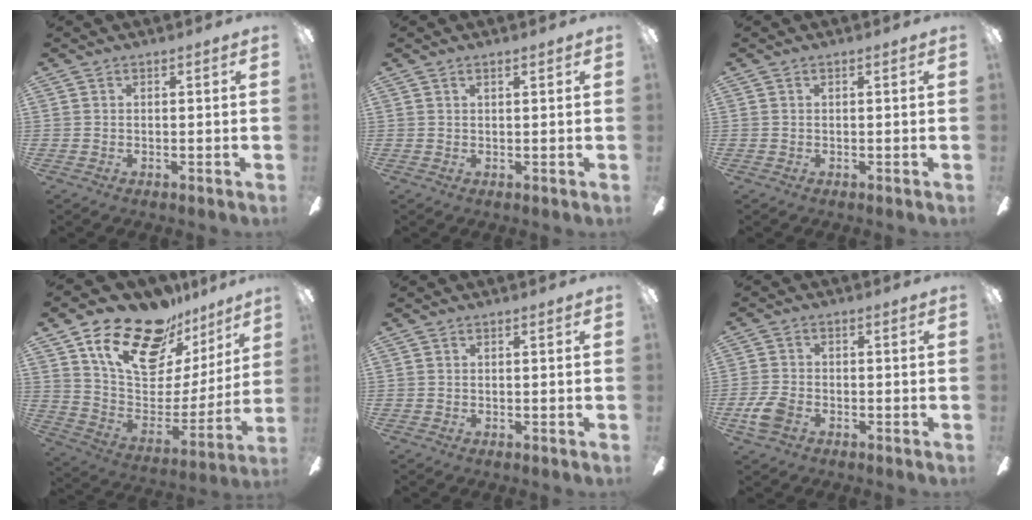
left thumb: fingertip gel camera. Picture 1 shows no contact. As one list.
[{"total": 1.2, "force": [0.8, 0.2, 0.9], "torque": [-0.019, 0.000, 0.013]}, {"total": 0.0}, {"total": 22.6, "force": [15.9, 11.1, 11.6], "torque": [-0.188, -0.101, 0.282]}, {"total": 0.0}, {"total": 5.7, "force": [-2.5, 3.5, 3.8], "torque": [-0.089, 0.006, -0.049]}]